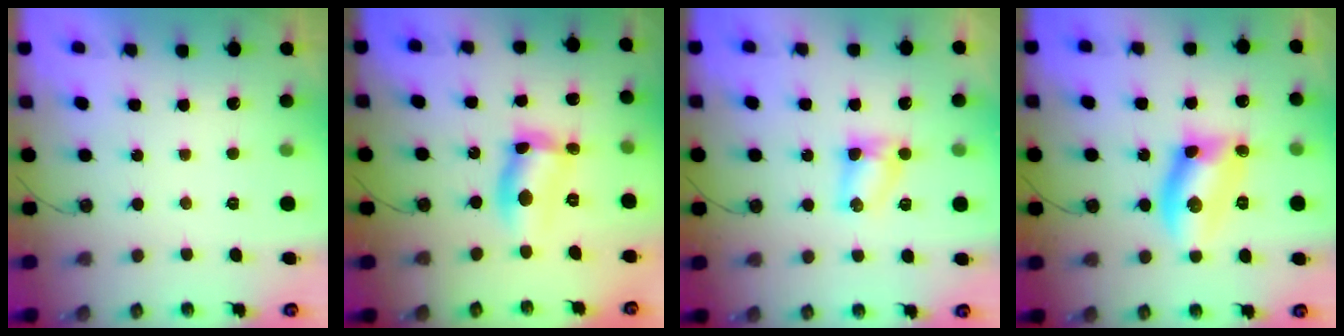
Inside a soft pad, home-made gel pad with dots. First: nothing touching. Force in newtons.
{"total": 10.3, "press": 10.3, "slide": 1.1}
{"total": 4.1, "press": 4.1, "slide": 0.5}
{"total": 12.2, "press": 11.8, "slide": 3.0}